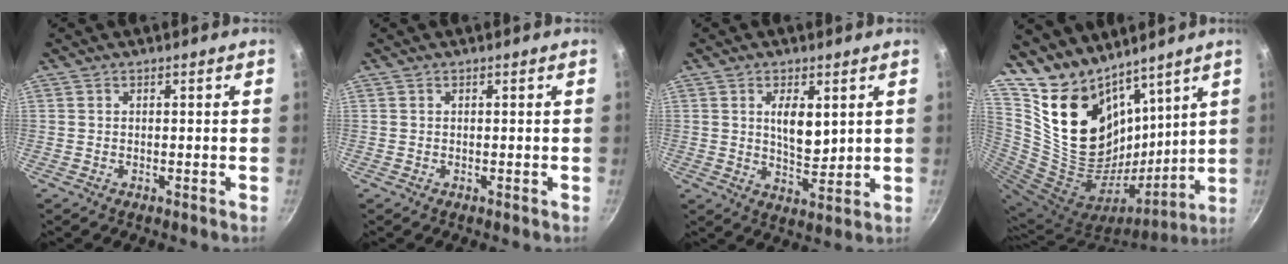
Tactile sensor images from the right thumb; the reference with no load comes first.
{"total": 0.0}
{"total": 7.2, "force": [2.1, 3.3, 6.0], "torque": [-0.089, -0.022, 0.041]}
{"total": 22.0, "force": [14.7, 12.1, 11.0], "torque": [-0.186, -0.093, 0.285]}